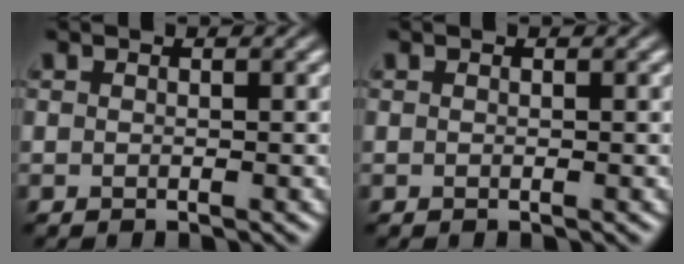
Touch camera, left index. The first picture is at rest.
{"total": 0.0}